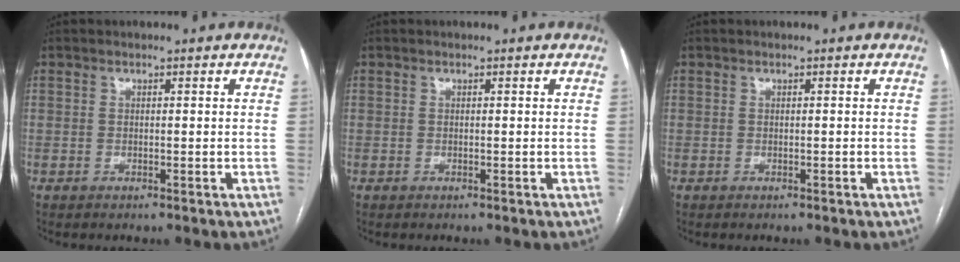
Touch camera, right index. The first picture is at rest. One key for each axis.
{"total": 0.0}
{"total": 0.0}